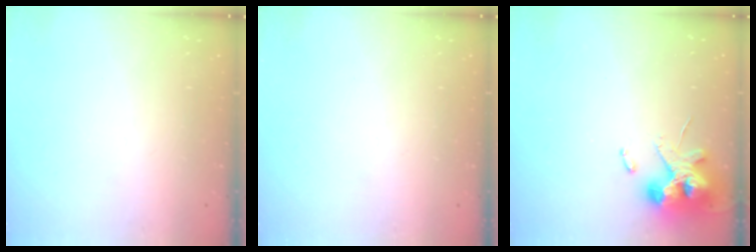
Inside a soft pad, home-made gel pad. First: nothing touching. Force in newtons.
{"total": 0.0}
{"total": 13.6, "press": 13.4, "slide": 2.1}